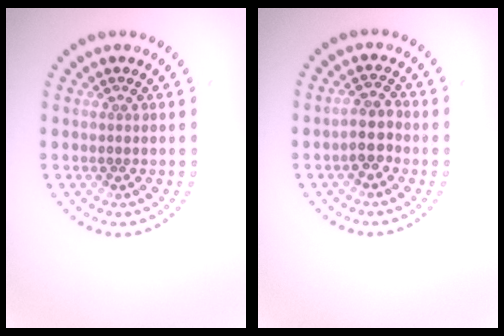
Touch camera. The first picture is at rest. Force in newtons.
{"total": 2.4, "press": 2.1, "slide": 1.0}